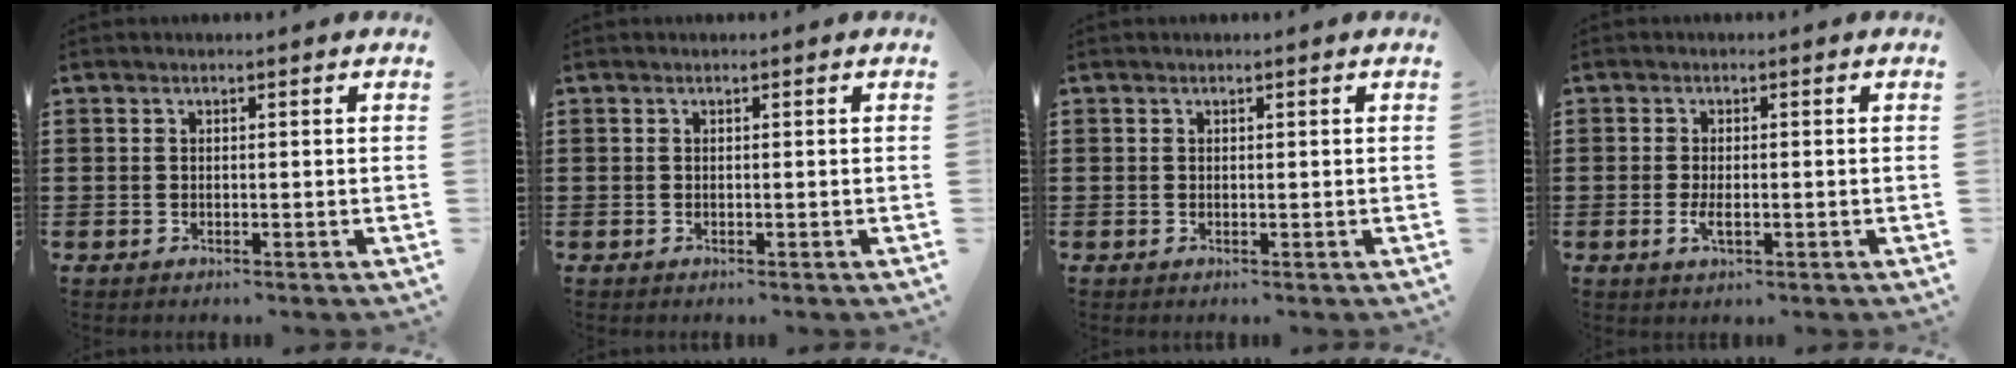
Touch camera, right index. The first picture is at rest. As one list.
[{"total": 0.0}, {"total": 0.0}, {"total": 2.4, "force": [-0.5, 0.8, 2.2], "torque": [-0.048, -0.005, -0.012]}]